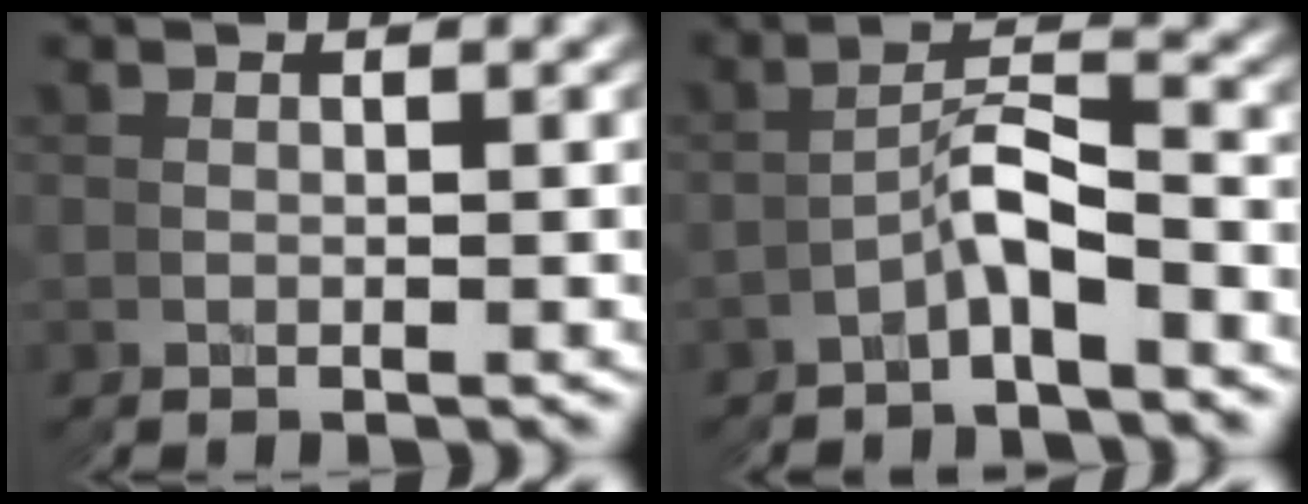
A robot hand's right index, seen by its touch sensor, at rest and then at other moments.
{"total": 2.2, "force": [-2.0, 0.4, 0.8], "torque": [-0.004, 0.011, -0.037]}